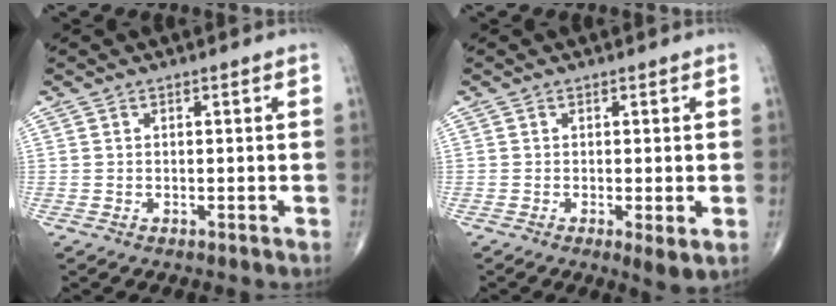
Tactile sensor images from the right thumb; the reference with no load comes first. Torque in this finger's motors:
{"motor_torque": [-0.16, 0.19, -0.11, -0.13, -0.03]}